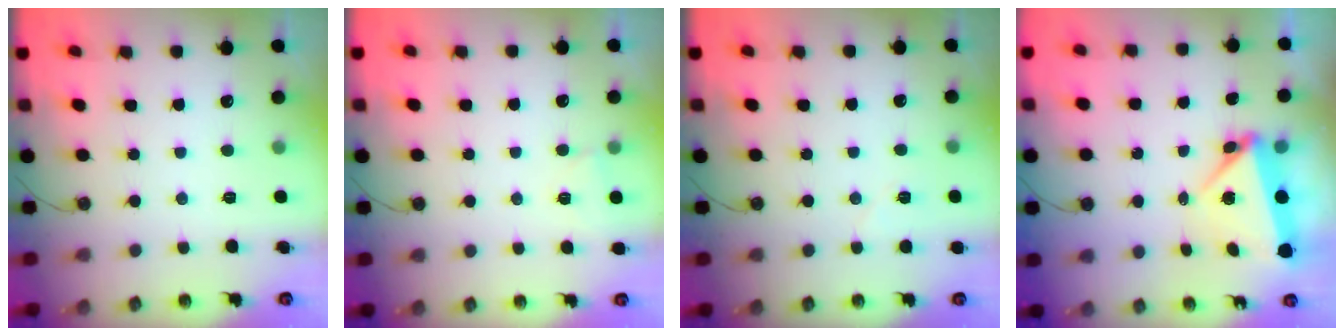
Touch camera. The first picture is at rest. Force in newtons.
{"total": 3.1, "press": 2.3, "slide": 2.1}
{"total": 4.4, "press": 3.9, "slide": 2.0}
{"total": 5.7, "press": 5.5, "slide": 1.5}